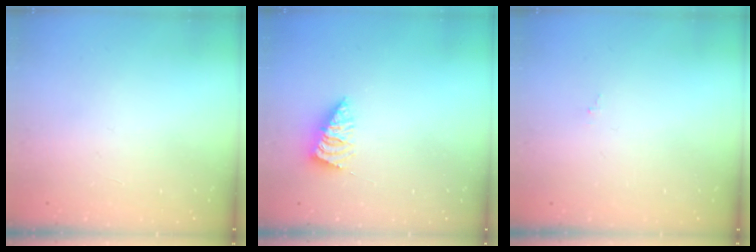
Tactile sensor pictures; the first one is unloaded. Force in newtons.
{"total": 1.9, "press": 1.9, "slide": 0.2}
{"total": 0.0}